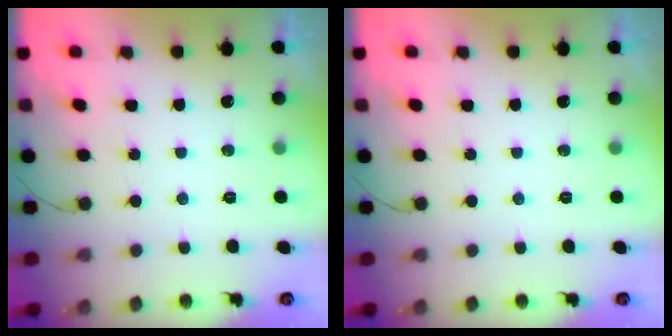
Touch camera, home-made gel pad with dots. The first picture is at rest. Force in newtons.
{"total": 0.0}